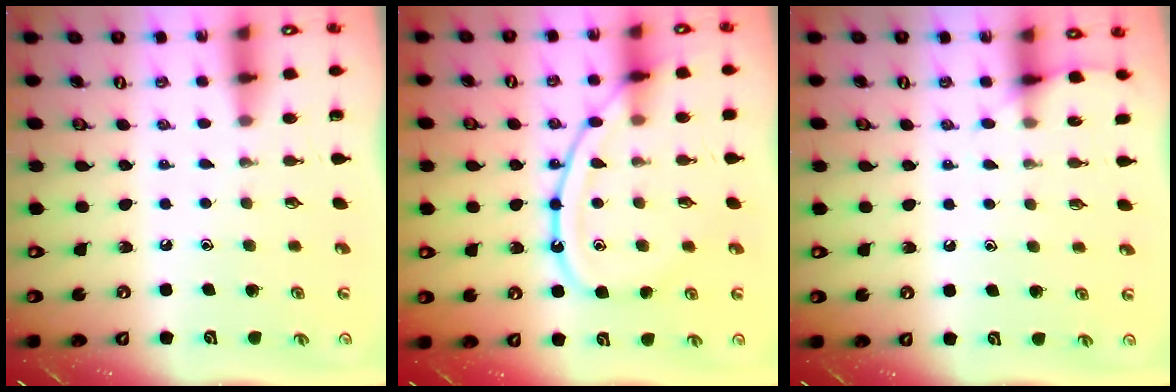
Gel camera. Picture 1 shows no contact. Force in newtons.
{"total": 13.9, "press": 13.9, "slide": 1.3}
{"total": 5.8, "press": 5.8, "slide": 0.7}